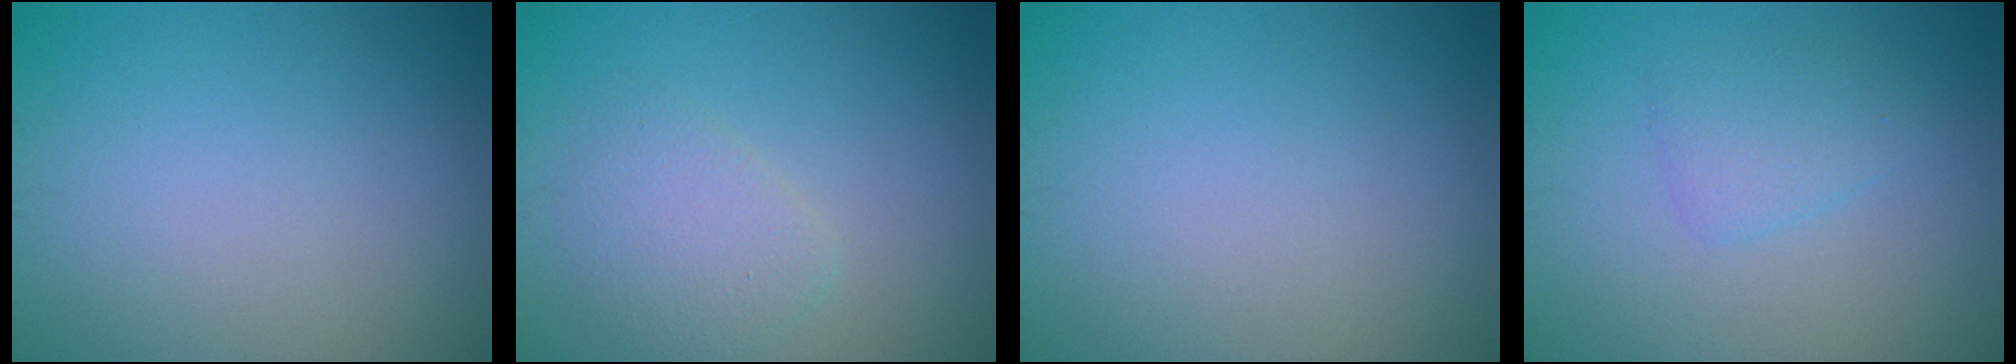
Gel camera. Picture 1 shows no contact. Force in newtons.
{"total": 2.5, "press": 2.5, "slide": 0.1}
{"total": 0.0}
{"total": 1.9, "press": 1.9, "slide": 0.2}